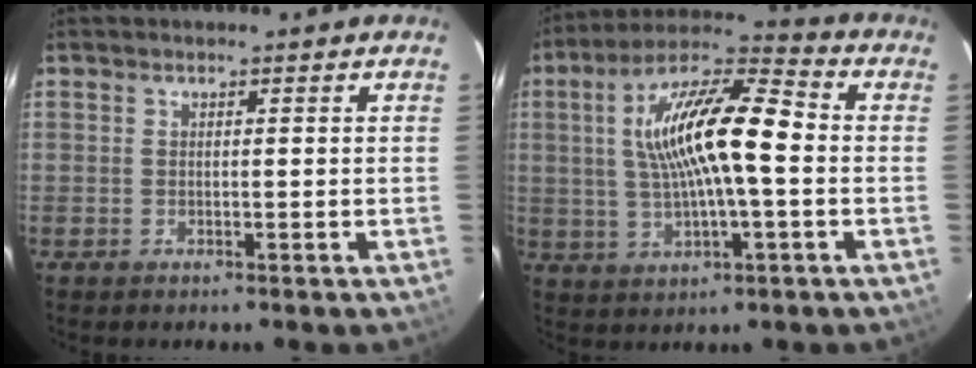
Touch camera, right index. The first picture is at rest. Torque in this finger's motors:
{"motor_torque": [1.27, -0.30, 1.05, 0.21]}